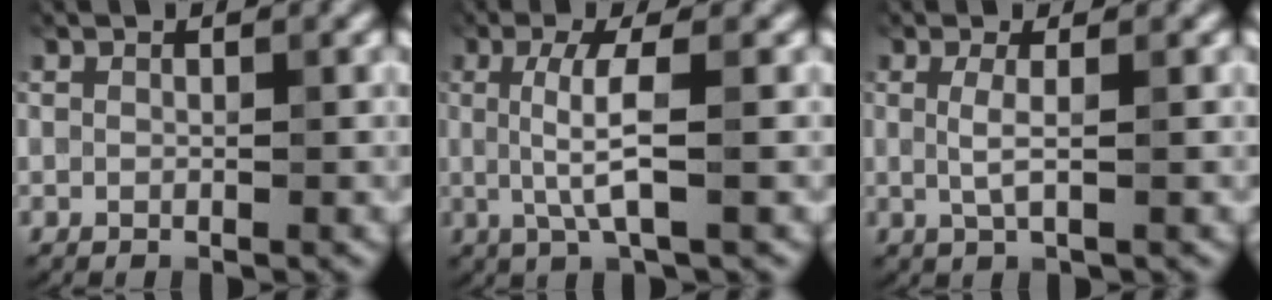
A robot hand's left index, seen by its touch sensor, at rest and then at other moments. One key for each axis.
{"total": 4.0, "fx": 0.1, "fy": 0.6, "fz": 3.9, "tx": -0.081, "ty": 0.002, "tz": 0.002}
{"total": 1.8, "fx": 0.1, "fy": 0.2, "fz": 1.8, "tx": -0.038, "ty": -0.001, "tz": 0.000}